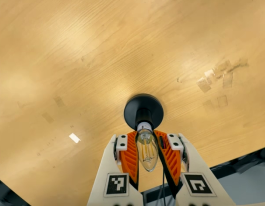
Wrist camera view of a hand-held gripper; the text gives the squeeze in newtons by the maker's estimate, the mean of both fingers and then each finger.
{"total": 25.4, "left": 25.8, "right": 25.0}